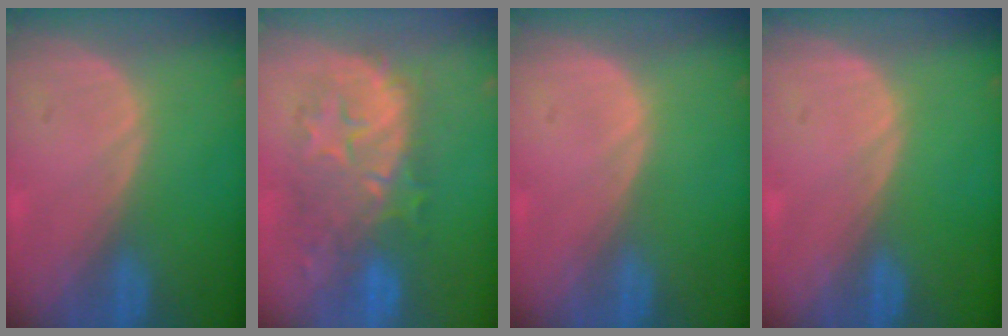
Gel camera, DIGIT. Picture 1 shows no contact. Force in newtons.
{"total": 9.6, "press": 9.4, "slide": 2.2}
{"total": 0.0}
{"total": 0.0}